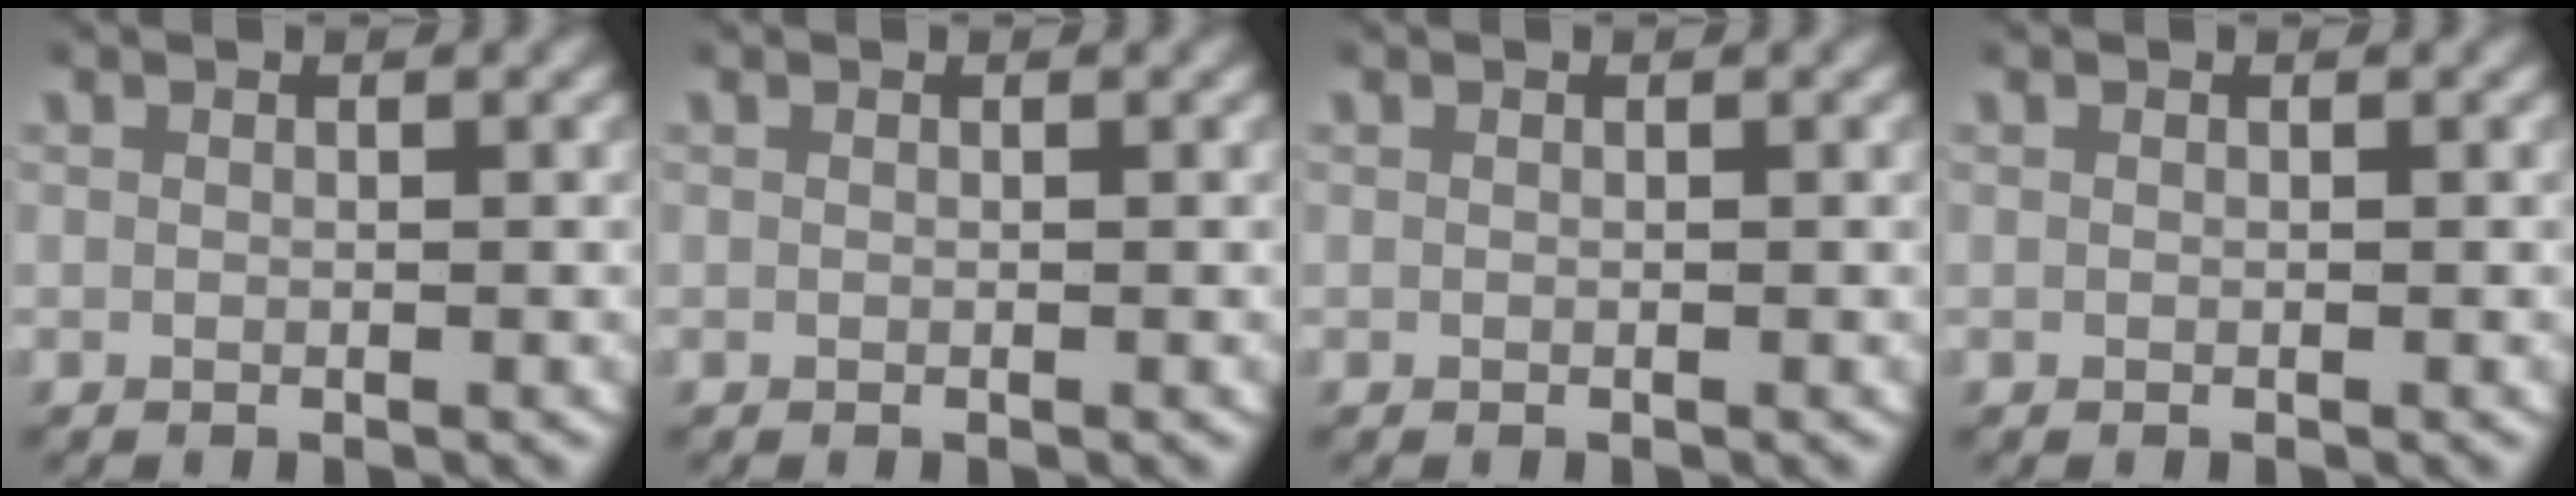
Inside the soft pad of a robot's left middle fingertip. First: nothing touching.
{"total": 0.0}
{"total": 0.0}
{"total": 0.0}